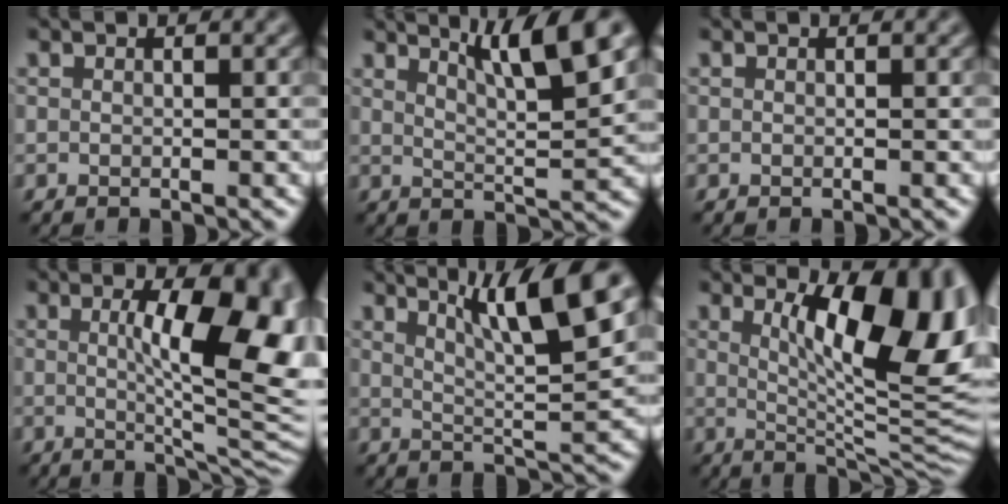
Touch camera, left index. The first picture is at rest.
{"total": 6.7, "force": [3.9, 1.2, 5.3], "torque": [-0.074, 0.004, 0.066]}
{"total": 0.0}
{"total": 12.6, "force": [1.8, 4.3, 11.7], "torque": [-0.148, -0.001, 0.032]}
{"total": 9.0, "force": [4.8, 1.6, 7.5], "torque": [-0.104, 0.010, 0.080]}
{"total": 13.1, "force": [3.4, 4.6, 11.8], "torque": [-0.142, -0.005, 0.050]}